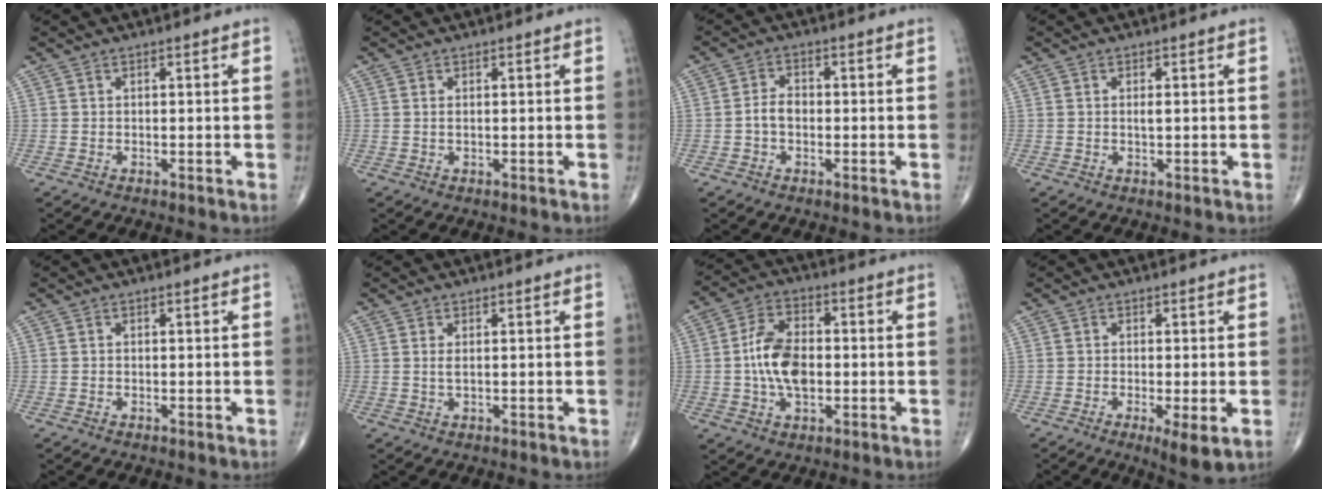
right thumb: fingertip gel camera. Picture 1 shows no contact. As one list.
[{"total": 0.6, "force": [0.1, 0.3, 0.5], "torque": [-0.015, 0.001, 0.003]}, {"total": 3.4, "force": [-0.7, 2.2, 2.4], "torque": [-0.041, 0.013, -0.018]}, {"total": 1.0, "force": [0.1, 0.3, 0.9], "torque": [-0.018, -0.002, 0.001]}, {"total": 0.0}, {"total": 1.3, "force": [0.2, 0.5, 1.2], "torque": [-0.030, -0.001, 0.007]}, {"total": 10.7, "force": [-0.7, 6.2, 8.7], "torque": [-0.151, 0.013, -0.017]}, {"total": 4.8, "force": [-1.3, 0.9, 4.5], "torque": [-0.081, -0.017, -0.023]}]